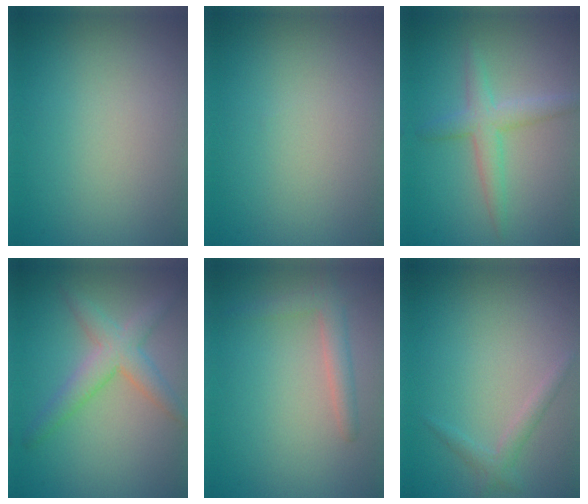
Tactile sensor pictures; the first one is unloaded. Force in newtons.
{"total": 0.0}
{"total": 2.9, "press": 2.9, "slide": 0.1}
{"total": 3.7, "press": 3.7, "slide": 0.1}
{"total": 2.2, "press": 2.1, "slide": 0.2}
{"total": 1.4, "press": 1.4, "slide": 0.1}